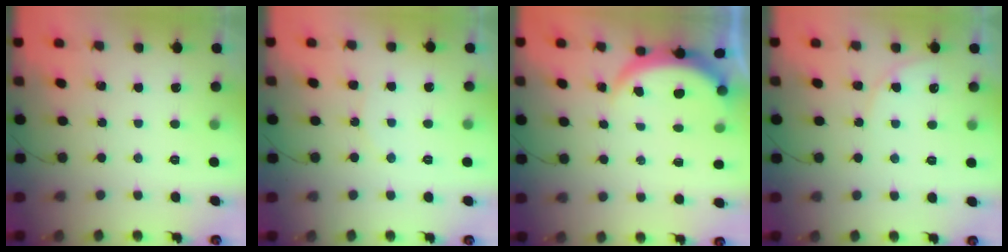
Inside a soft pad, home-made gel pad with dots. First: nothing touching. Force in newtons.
{"total": 4.6, "press": 4.6, "slide": 0.5}
{"total": 4.0, "press": 4.0, "slide": 0.3}
{"total": 5.4, "press": 5.4, "slide": 0.4}